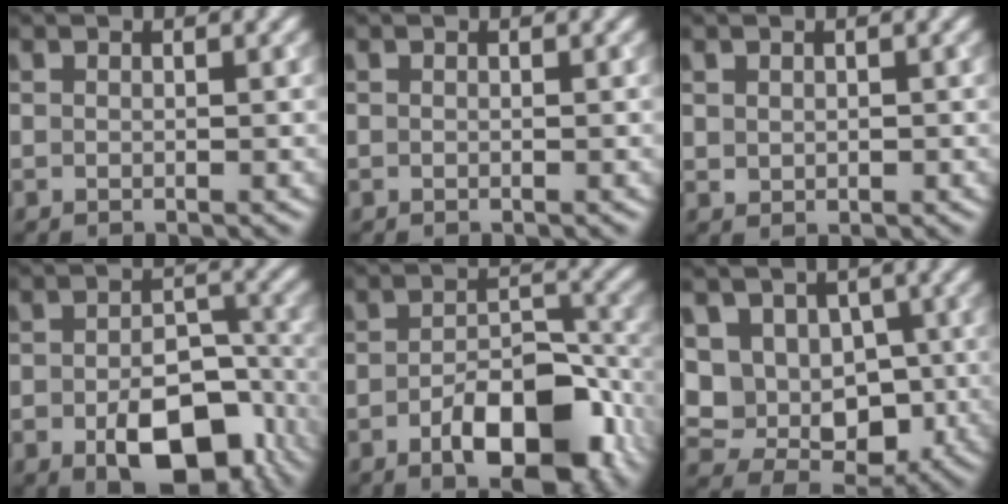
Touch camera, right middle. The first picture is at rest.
{"total": 0.0}
{"total": 0.8, "force": [0.4, 0.6, 0.3], "torque": [-0.006, -0.003, 0.014]}
{"total": 9.9, "force": [-4.4, 5.7, 6.8], "torque": [-0.106, -0.019, -0.052]}
{"total": 8.6, "force": [-4.0, 4.1, 6.4], "torque": [-0.098, 0.002, -0.062]}
{"total": 7.7, "force": [0.3, 6.4, 4.3], "torque": [-0.066, -0.014, 0.000]}